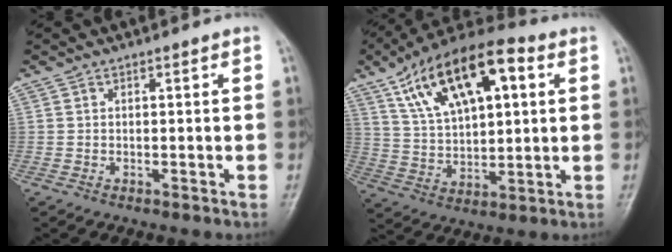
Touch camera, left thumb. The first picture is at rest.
{"total": 19.7, "force": [8.0, 9.3, 15.4], "torque": [-0.239, 0.000, 0.137]}